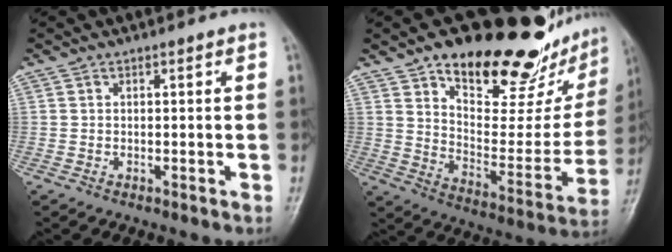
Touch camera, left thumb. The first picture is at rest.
{"total": 27.5, "force": [19.2, 10.9, 16.5], "torque": [-0.189, -0.099, 0.282]}